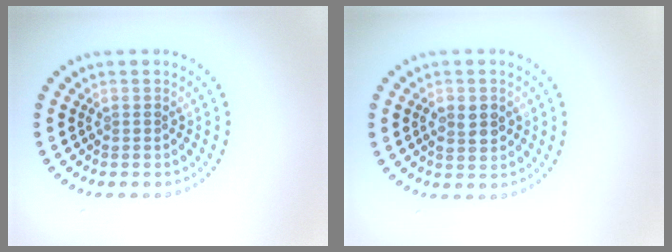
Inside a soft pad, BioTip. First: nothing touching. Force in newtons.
{"total": 2.3, "press": 2.3, "slide": 0.1}